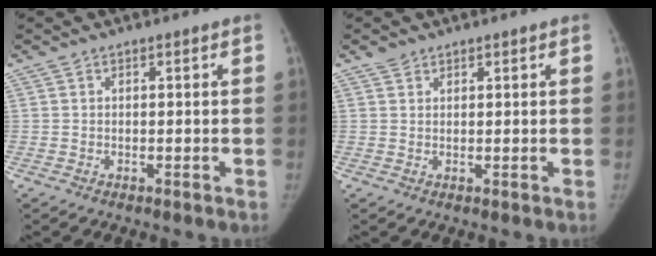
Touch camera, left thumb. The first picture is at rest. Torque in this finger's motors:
{"motor_torque": [0.09, 0.00, 0.31, -0.20, 0.01]}